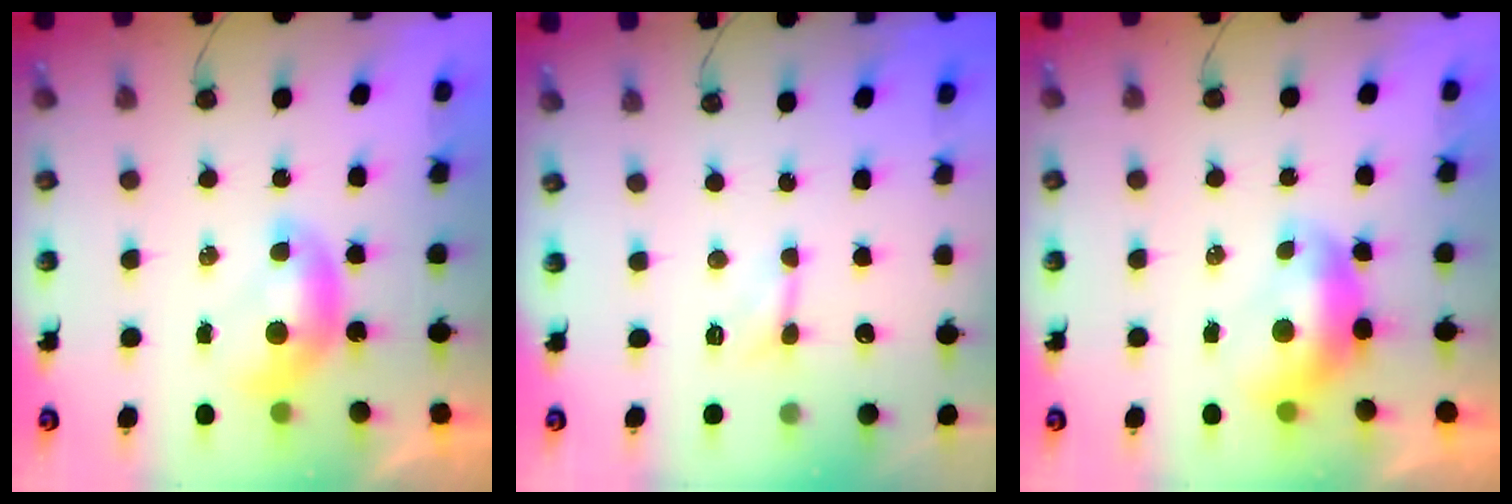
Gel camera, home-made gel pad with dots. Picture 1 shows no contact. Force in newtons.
{"total": 2.2, "press": 2.1, "slide": 0.5}
{"total": 1.7, "press": 1.5, "slide": 0.7}